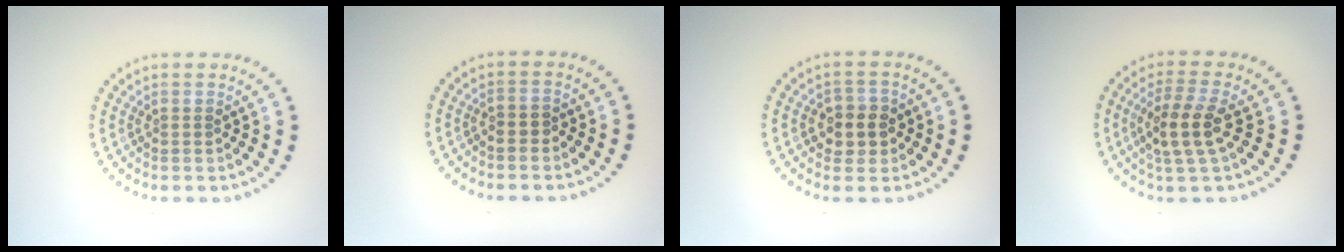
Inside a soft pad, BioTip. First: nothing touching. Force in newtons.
{"total": 0.7, "press": 0.5, "slide": 0.4}
{"total": 2.7, "press": 2.6, "slide": 0.6}
{"total": 3.7, "press": 3.4, "slide": 1.5}